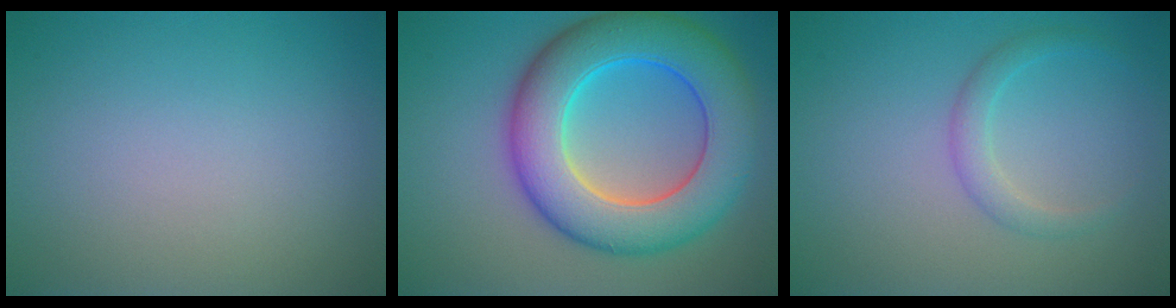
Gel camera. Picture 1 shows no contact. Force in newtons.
{"total": 10.7, "press": 10.7, "slide": 0.4}
{"total": 1.8, "press": 1.8, "slide": 0.0}